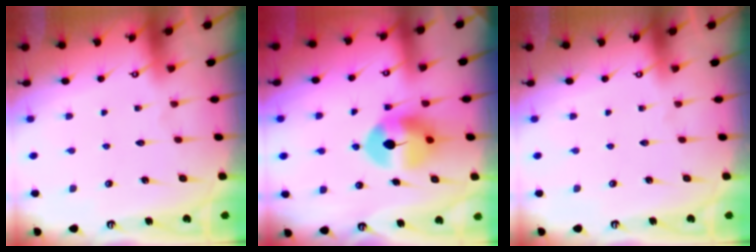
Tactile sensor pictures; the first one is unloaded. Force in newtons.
{"total": 8.5, "press": 8.4, "slide": 0.3}
{"total": 0.0}